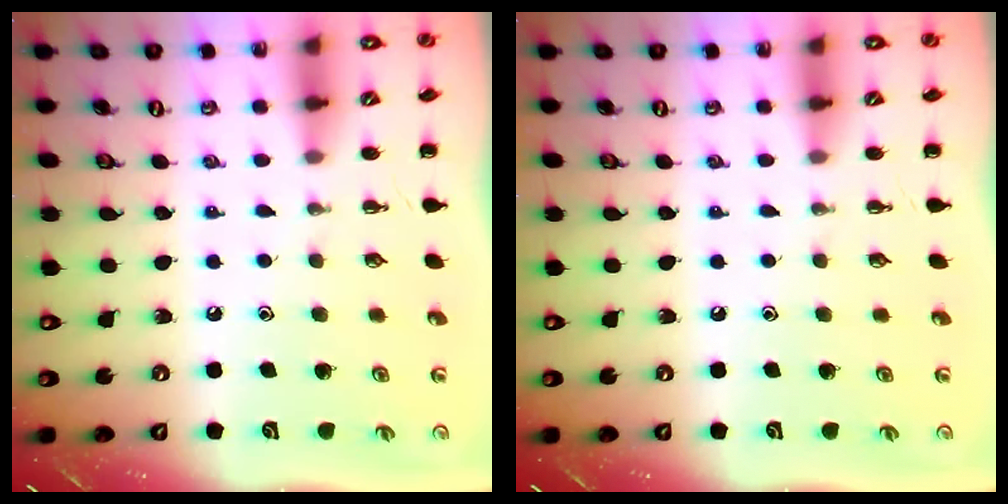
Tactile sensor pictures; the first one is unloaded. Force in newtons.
{"total": 0.0}